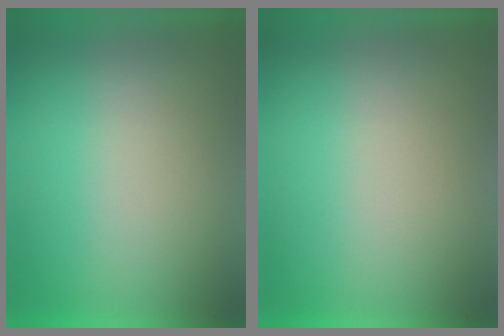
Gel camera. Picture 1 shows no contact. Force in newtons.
{"total": 0.0}